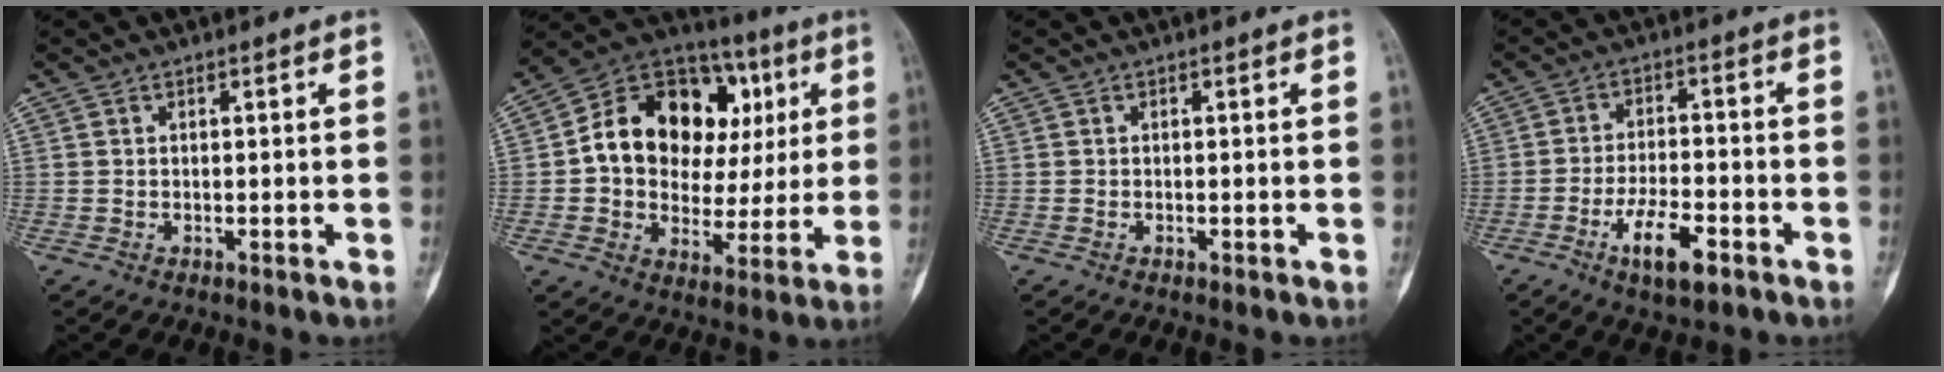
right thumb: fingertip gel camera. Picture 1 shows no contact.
{"total": 21.7, "force": [4.1, 15.8, 14.3], "torque": [-0.179, 0.035, 0.070]}
{"total": 0.0}
{"total": 8.5, "force": [-4.3, 3.1, 6.6], "torque": [-0.118, 0.018, -0.072]}